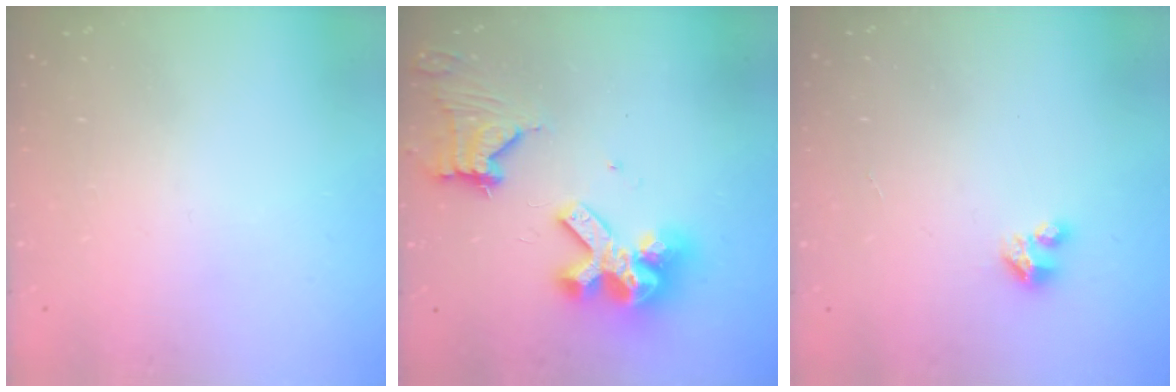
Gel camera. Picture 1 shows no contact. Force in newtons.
{"total": 14.9, "press": 14.8, "slide": 1.6}
{"total": 2.5, "press": 2.5, "slide": 0.3}